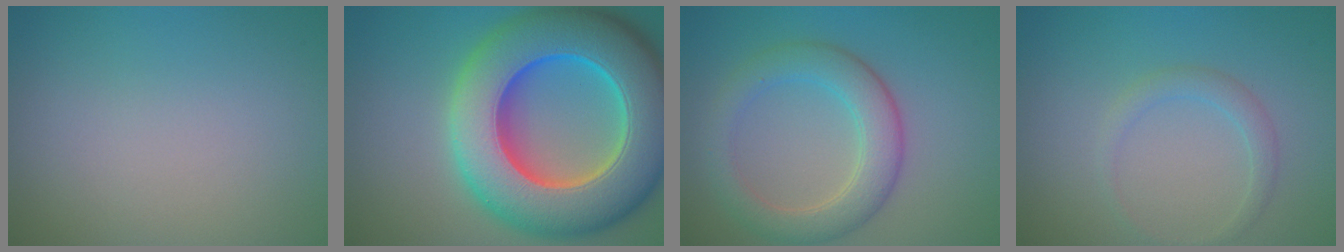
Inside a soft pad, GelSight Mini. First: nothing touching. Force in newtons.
{"total": 15.6, "press": 15.6, "slide": 0.5}
{"total": 4.7, "press": 4.7, "slide": 0.1}
{"total": 1.6, "press": 1.6, "slide": 0.1}